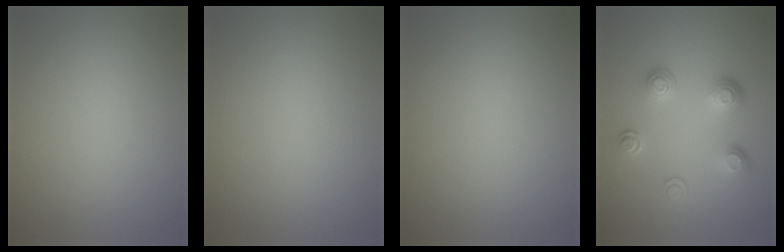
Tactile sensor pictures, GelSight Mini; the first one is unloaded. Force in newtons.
{"total": 0.0}
{"total": 0.0}
{"total": 3.7, "press": 2.7, "slide": 2.6}